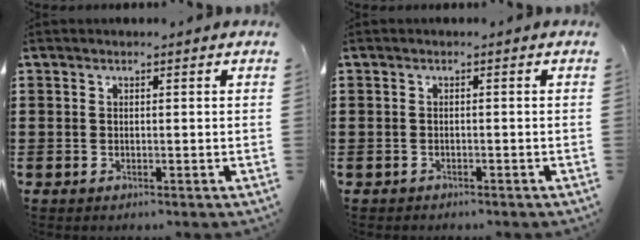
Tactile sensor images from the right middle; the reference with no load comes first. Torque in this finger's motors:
{"motor_torque": [-0.39, 0.40, -0.03, -0.01]}